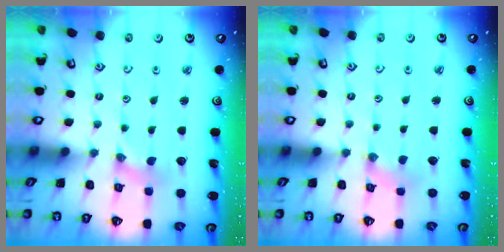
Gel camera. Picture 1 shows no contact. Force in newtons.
{"total": 1.8, "press": 1.8, "slide": 0.4}